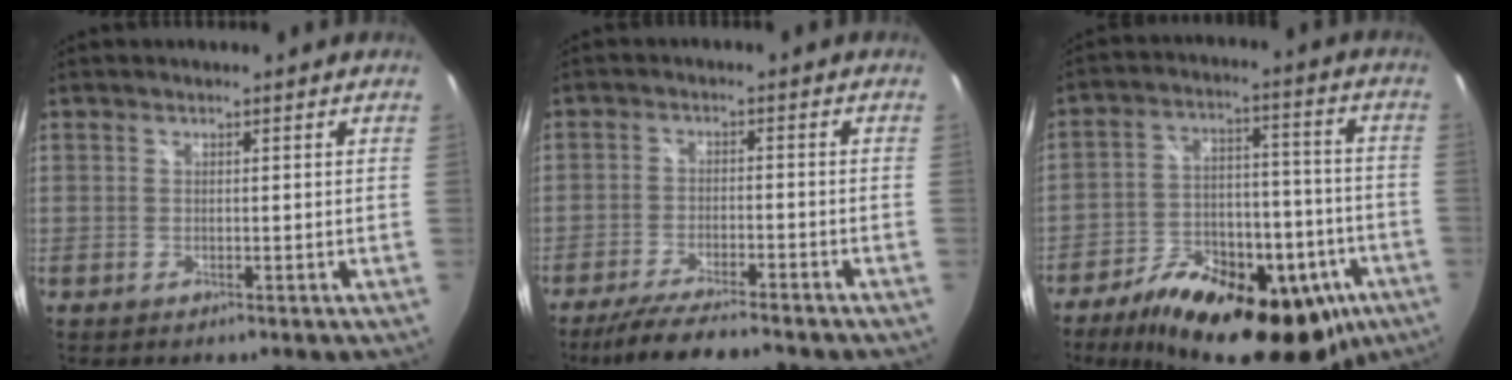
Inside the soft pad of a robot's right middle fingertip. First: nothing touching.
{"total": 10.4, "force": [-9.0, 1.0, 5.0], "torque": [-0.110, -0.020, -0.149]}
{"total": 27.7, "force": [-16.9, 13.6, 17.2], "torque": [-0.280, 0.000, -0.230]}